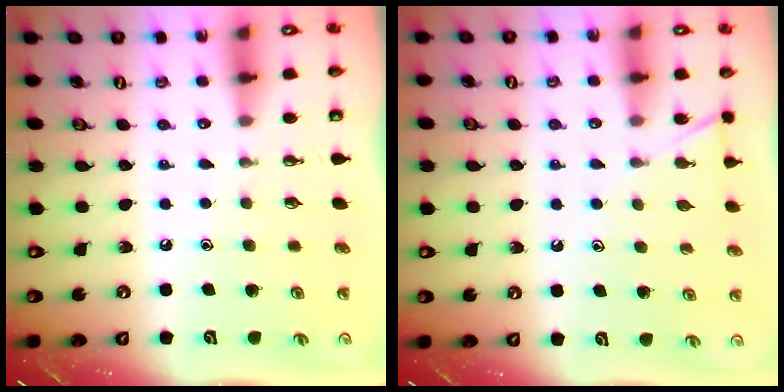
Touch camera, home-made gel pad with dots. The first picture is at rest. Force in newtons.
{"total": 6.3, "press": 6.3, "slide": 0.6}